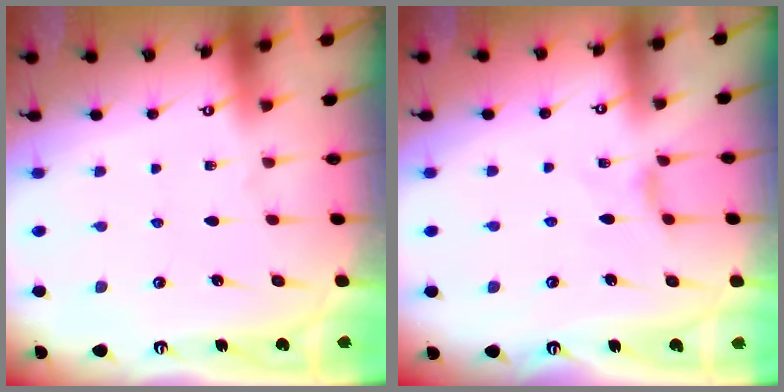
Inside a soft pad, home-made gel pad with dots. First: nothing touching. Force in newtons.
{"total": 1.6, "press": 1.6, "slide": 0.4}